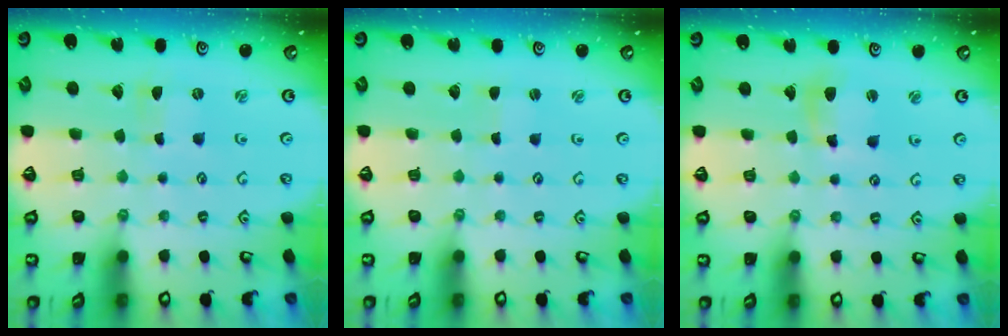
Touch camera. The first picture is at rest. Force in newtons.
{"total": 0.0}
{"total": 7.2, "press": 7.1, "slide": 1.2}